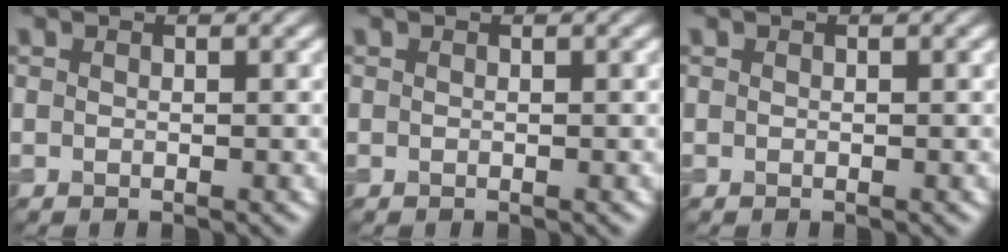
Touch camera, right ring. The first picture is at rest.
{"total": 0.0}
{"total": 0.0}